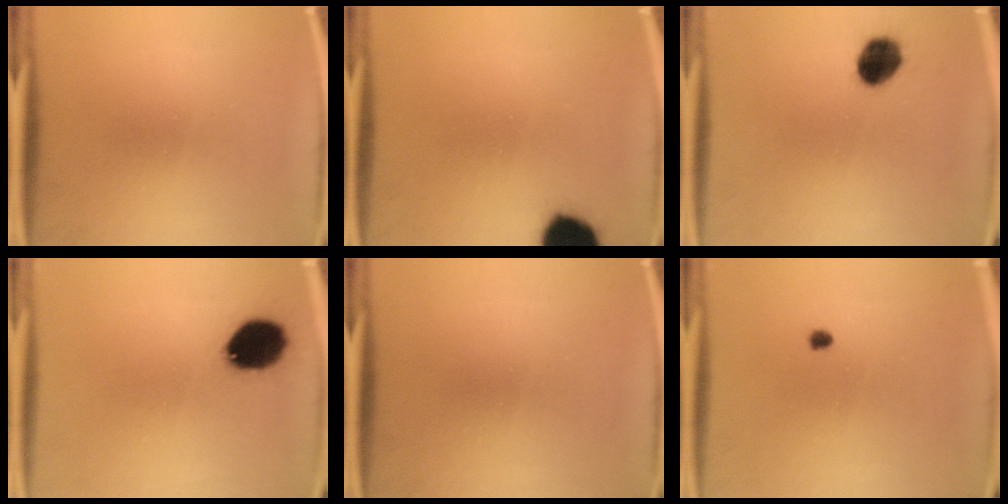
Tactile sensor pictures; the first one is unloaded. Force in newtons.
{"total": 13.8}
{"total": 8.0}
{"total": 12.0}
{"total": 0.0}
{"total": 0.9}